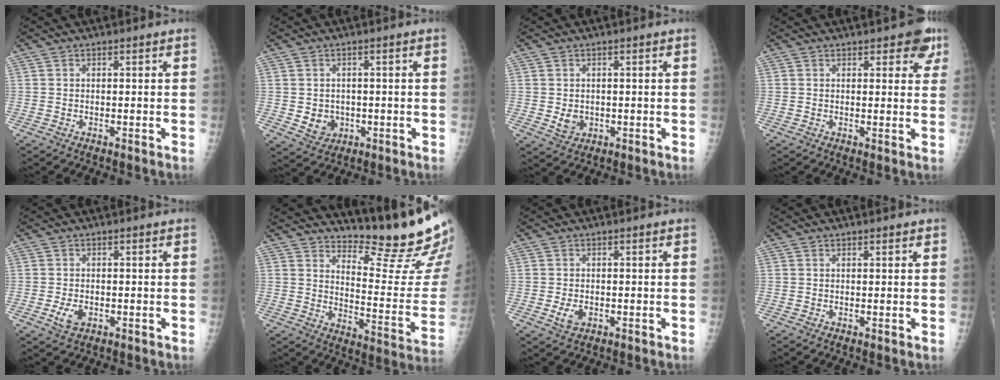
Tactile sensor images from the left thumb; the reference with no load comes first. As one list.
[{"total": 4.3, "force": [-0.5, 3.7, 2.0], "torque": [-0.014, 0.000, 0.004]}, {"total": 2.8, "force": [0.0, 2.3, 1.6], "torque": [-0.020, -0.004, 0.009]}, {"total": 5.2, "force": [3.3, 2.4, 3.3], "torque": [-0.005, -0.011, 0.035]}, {"total": 3.0, "force": [-0.9, 1.9, 2.2], "torque": [-0.042, -0.002, -0.012]}, {"total": 18.1, "force": [15.8, 2.2, 8.5], "torque": [-0.094, -0.176, 0.213]}, {"total": 2.7, "force": [-0.7, 1.8, 1.9], "torque": [-0.035, -0.002, -0.008]}, {"total": 0.9, "force": [0.7, 0.2, 0.6], "torque": [-0.005, -0.001, 0.009]}]